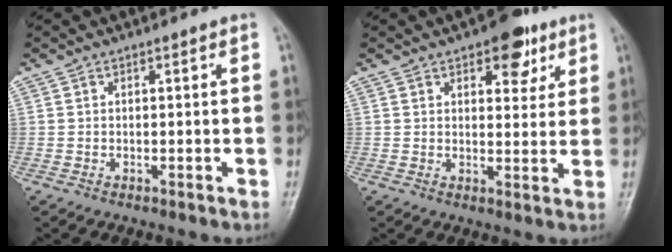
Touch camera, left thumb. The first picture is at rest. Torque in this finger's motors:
{"motor_torque": [1.18, 0.55, 0.87, -0.33, 0.00]}